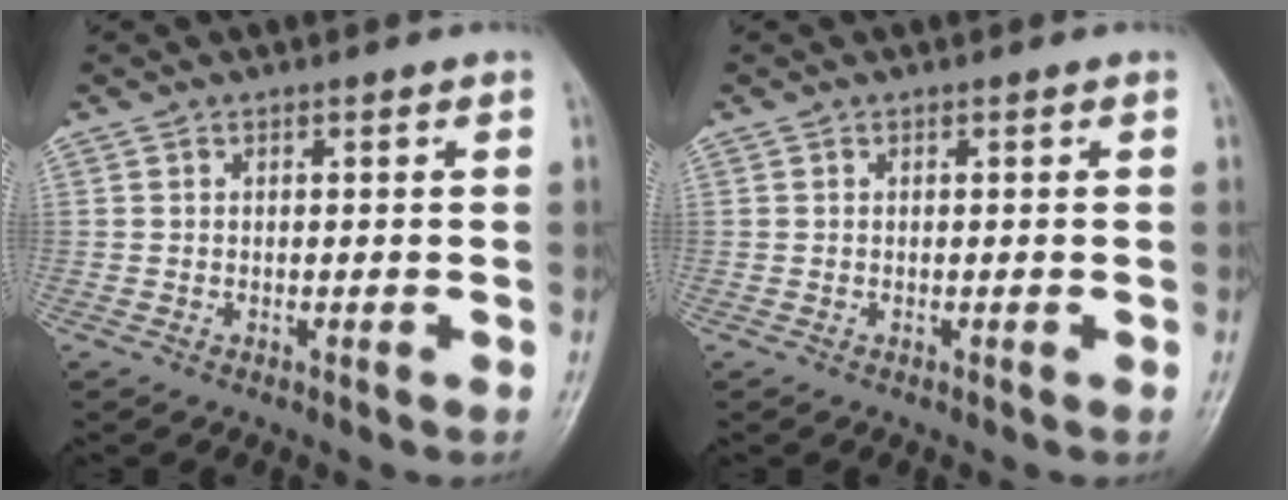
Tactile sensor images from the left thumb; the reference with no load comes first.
{"total": 0.0}